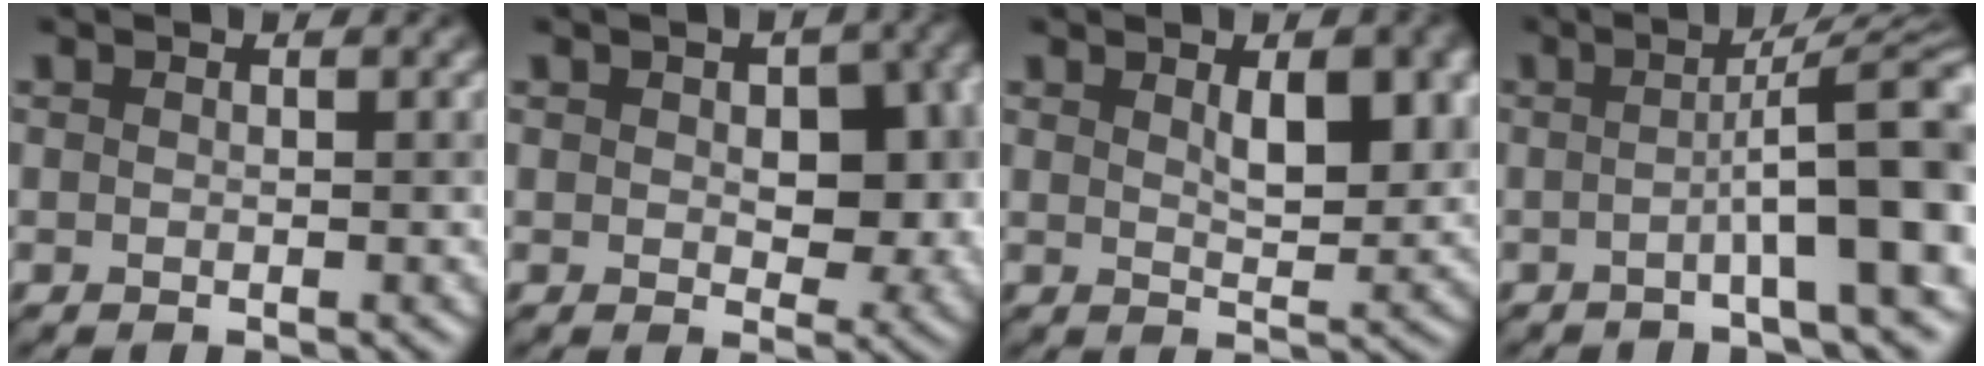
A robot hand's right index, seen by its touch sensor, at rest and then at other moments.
{"total": 6.4, "force": [0.5, 3.8, 5.1], "torque": [-0.065, -0.003, 0.017]}
{"total": 4.8, "force": [1.8, 1.7, 4.1], "torque": [-0.055, -0.003, 0.036]}
{"total": 8.5, "force": [-1.0, 1.4, 8.3], "torque": [-0.097, 0.015, -0.026]}